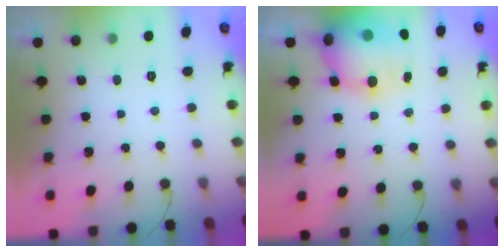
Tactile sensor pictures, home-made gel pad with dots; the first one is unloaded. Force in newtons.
{"total": 18.3, "press": 16.3, "slide": 8.4}